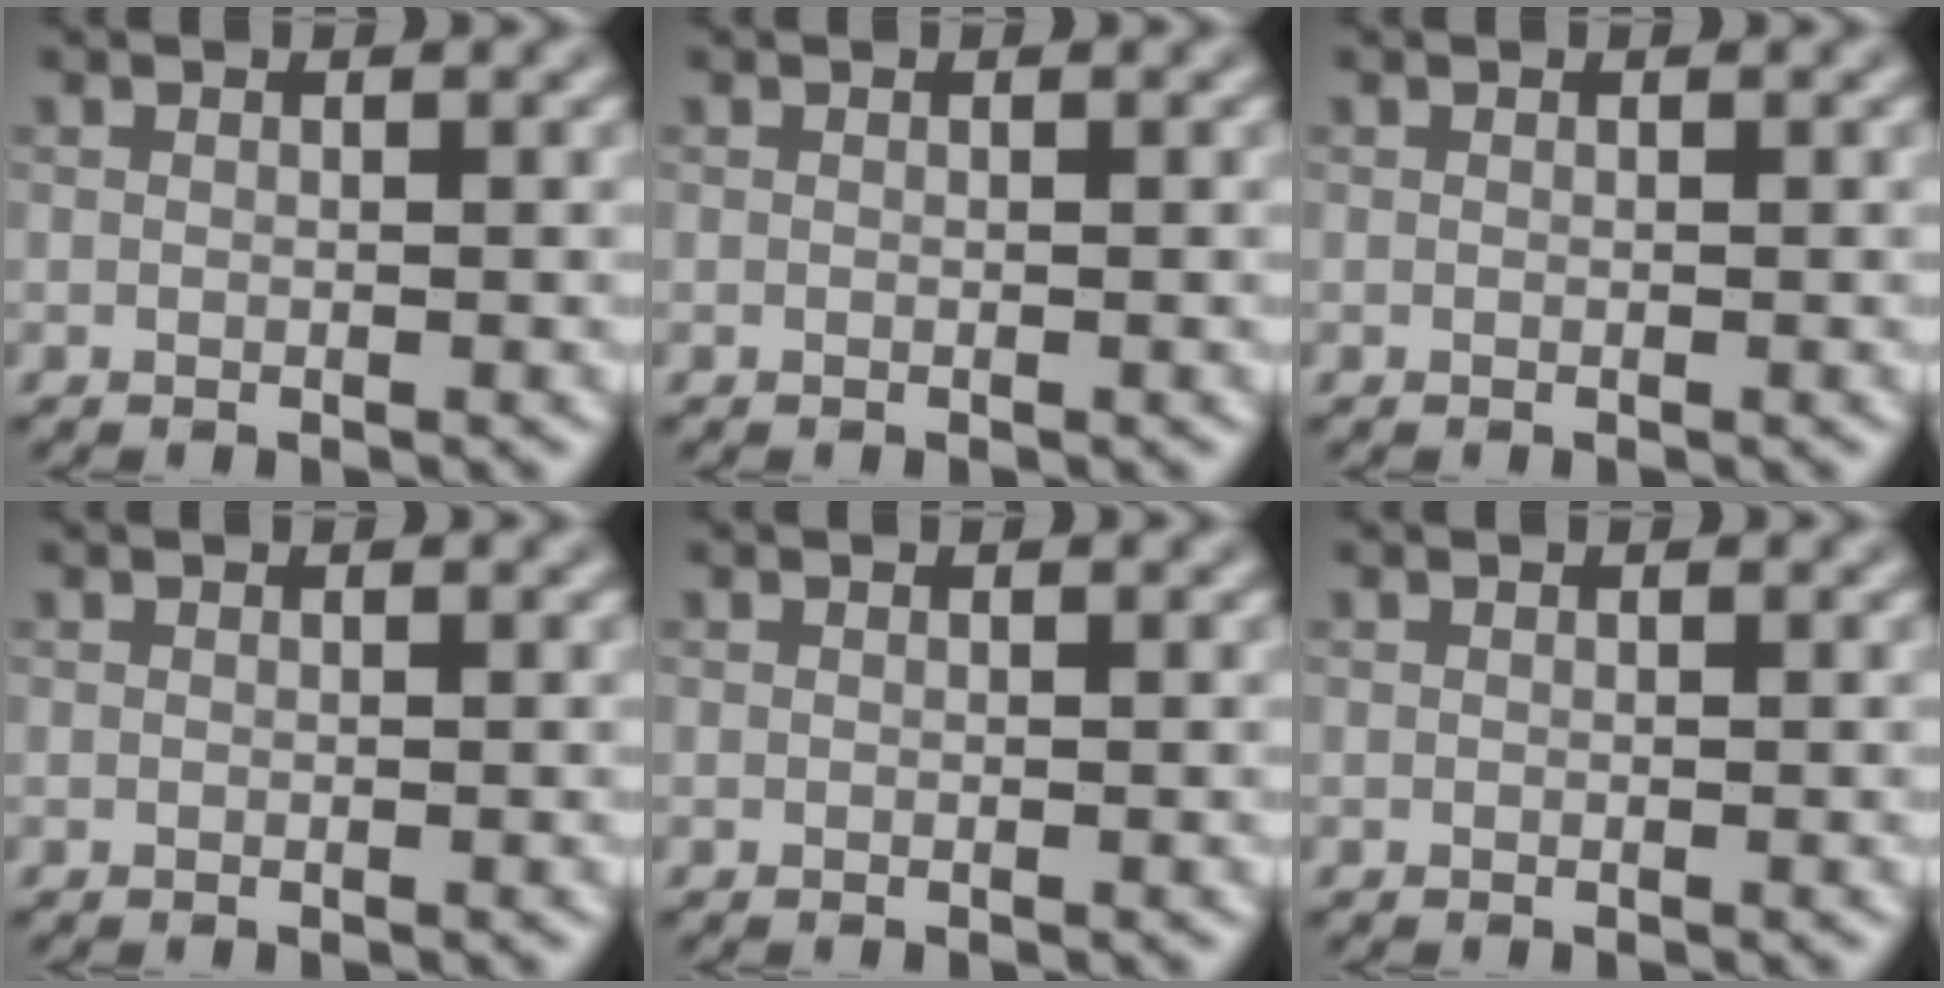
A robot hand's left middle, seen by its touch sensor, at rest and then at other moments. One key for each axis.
{"total": 0.0}
{"total": 0.0}
{"total": 0.0}
{"total": 0.0}
{"total": 0.0}